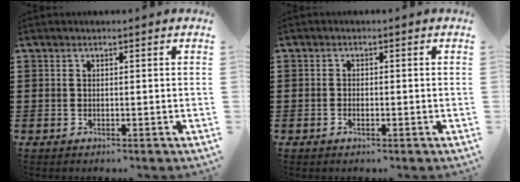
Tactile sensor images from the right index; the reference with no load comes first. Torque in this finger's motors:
{"motor_torque": [-0.99, 1.16, -0.03, -0.01]}